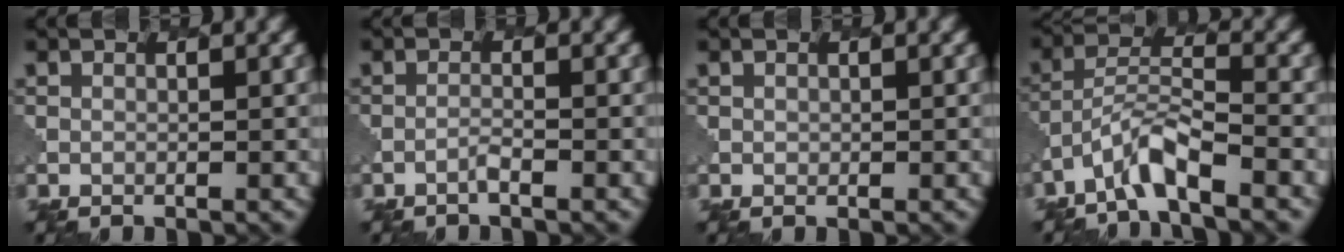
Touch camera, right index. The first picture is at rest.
{"total": 0.5, "force": [-0.4, 0.0, 0.3], "torque": [-0.005, 0.003, -0.012]}
{"total": 0.6, "force": [0.2, 0.6, 0.2], "torque": [-0.003, -0.006, 0.007]}
{"total": 3.8, "force": [-2.9, 0.6, 2.4], "torque": [-0.048, 0.007, -0.062]}